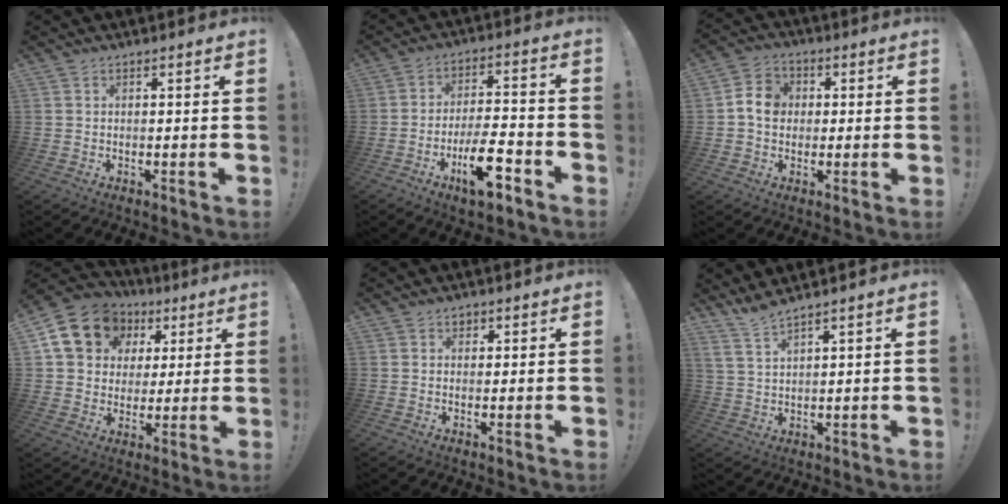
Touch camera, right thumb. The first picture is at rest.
{"total": 13.4, "force": [-6.9, 4.7, 10.5], "torque": [-0.166, 0.040, -0.112]}
{"total": 7.5, "force": [0.5, 6.5, 3.8], "torque": [-0.056, 0.017, 0.012]}
{"total": 16.5, "force": [6.5, 13.4, 7.1], "torque": [-0.100, -0.022, 0.136]}
{"total": 1.3, "force": [0.7, 1.1, 0.4], "torque": [0.006, -0.004, 0.009]}
{"total": 4.8, "force": [4.2, 0.1, 2.3], "torque": [-0.059, -0.019, 0.079]}